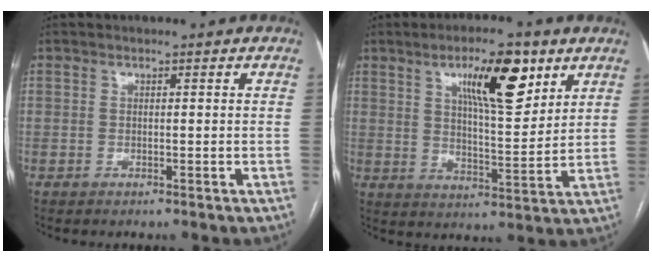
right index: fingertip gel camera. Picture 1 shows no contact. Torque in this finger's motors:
{"motor_torque": [1.11, 1.03, 0.29, 0.08]}